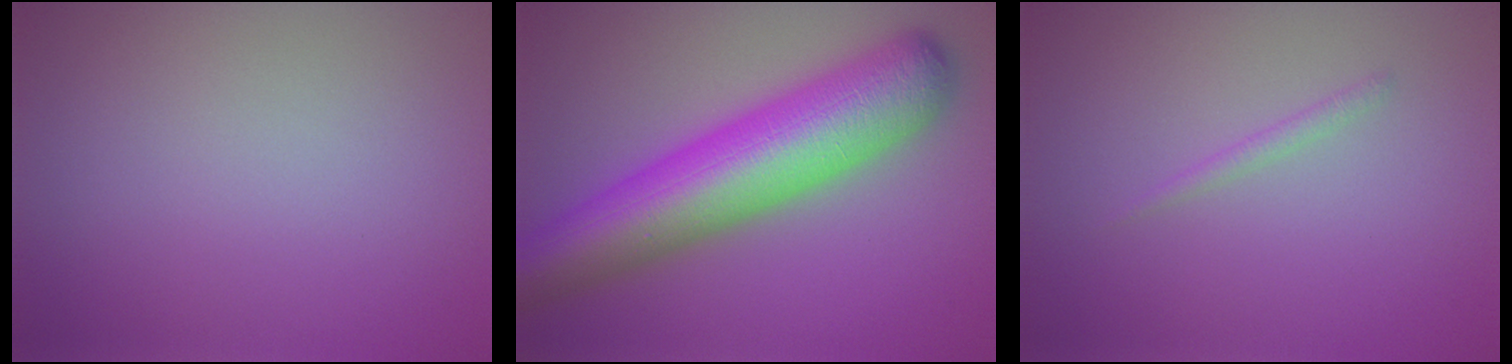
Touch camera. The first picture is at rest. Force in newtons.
{"total": 11.9, "press": 11.9, "slide": 0.3}
{"total": 0.8, "press": 0.8, "slide": 0.0}